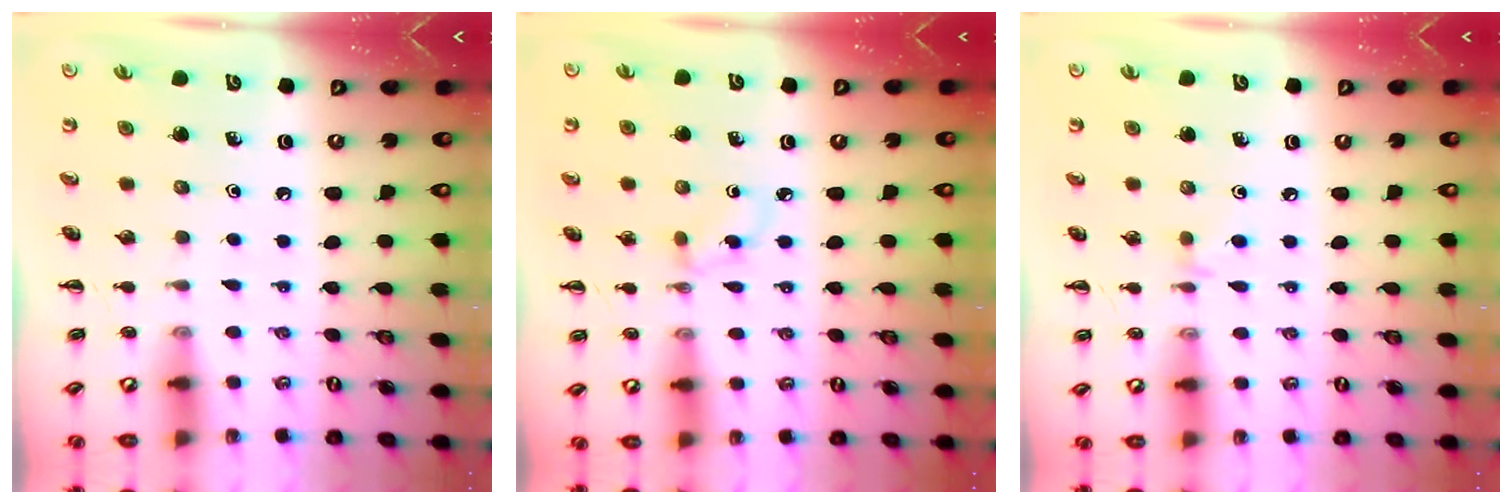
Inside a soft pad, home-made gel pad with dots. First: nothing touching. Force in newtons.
{"total": 2.8, "press": 2.6, "slide": 1.1}
{"total": 3.0, "press": 2.7, "slide": 1.2}